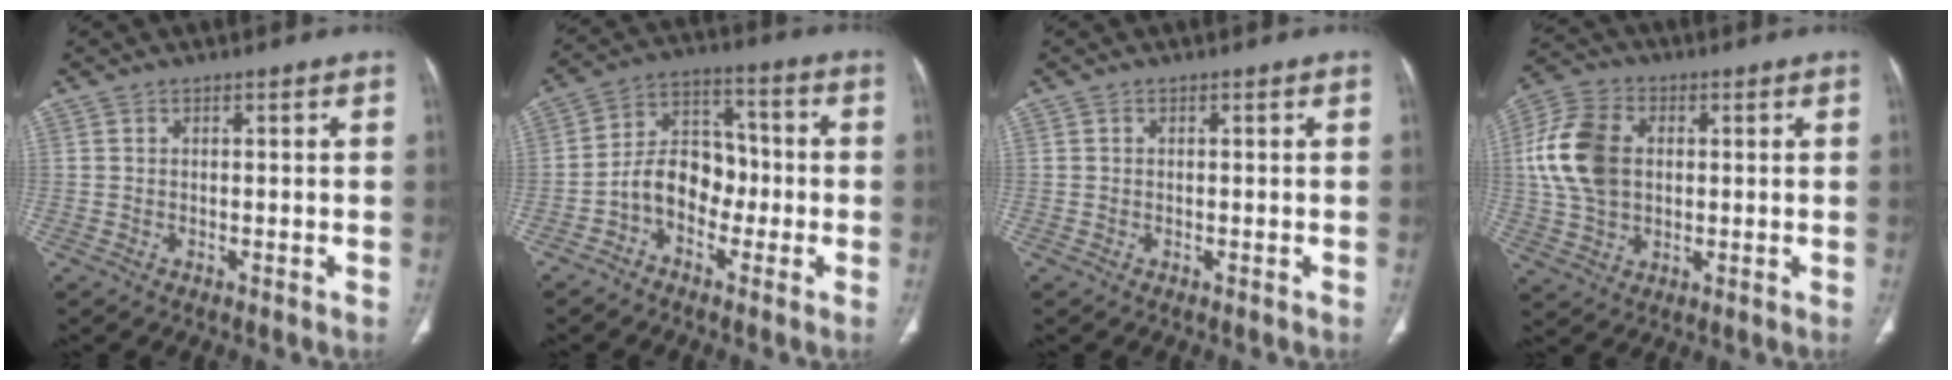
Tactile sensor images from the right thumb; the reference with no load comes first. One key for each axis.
{"total": 9.7, "fx": -2.9, "fy": 7.0, "fz": 6.0, "tx": -0.072, "ty": 0.044, "tz": -0.064}
{"total": 0.0}
{"total": 13.2, "fx": 1.5, "fy": 9.3, "fz": 9.2, "tx": -0.178, "ty": 0.013, "tz": 0.027}